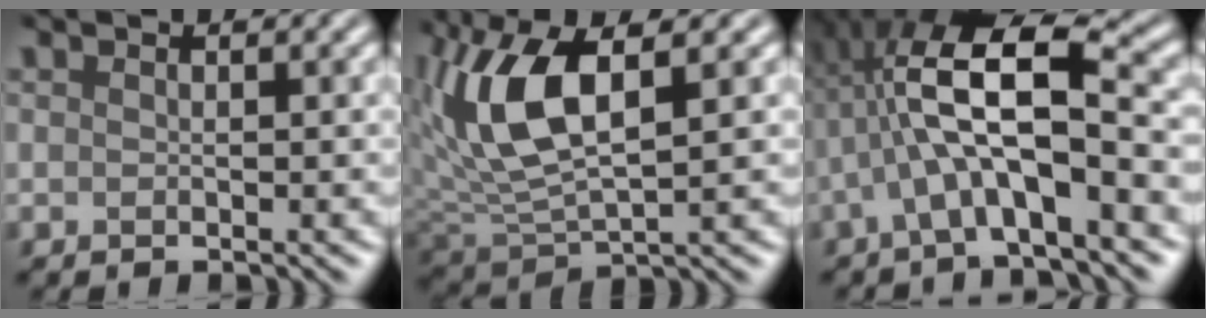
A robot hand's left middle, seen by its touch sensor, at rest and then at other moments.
{"total": 7.6, "force": [2.3, 3.1, 6.5], "torque": [-0.153, 0.013, 0.052]}
{"total": 8.3, "force": [-1.0, 2.6, 7.8], "torque": [-0.152, 0.031, -0.010]}